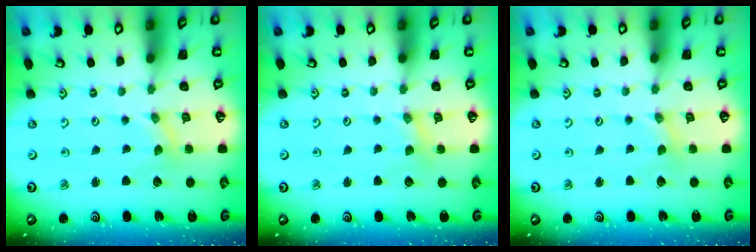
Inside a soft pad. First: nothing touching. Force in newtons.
{"total": 1.4, "press": 1.4, "slide": 0.3}
{"total": 0.8, "press": 0.8, "slide": 0.2}